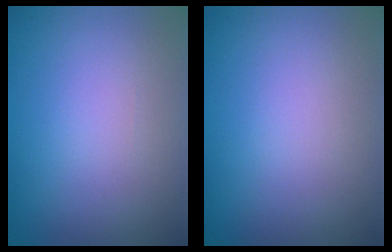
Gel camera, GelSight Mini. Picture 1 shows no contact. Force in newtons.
{"total": 0.0}